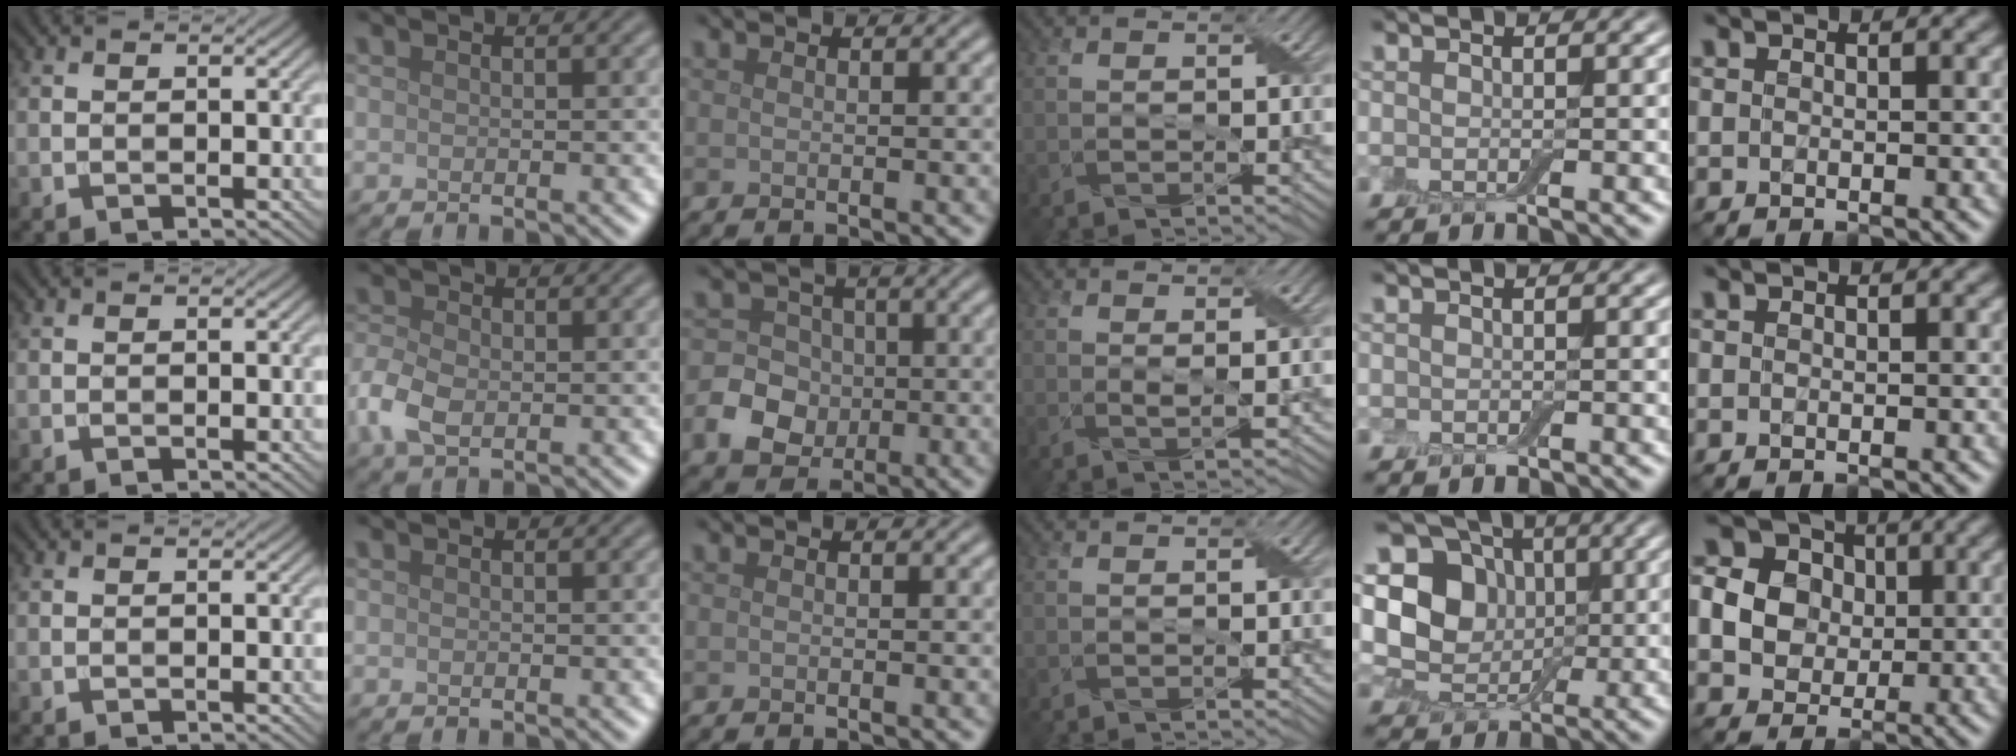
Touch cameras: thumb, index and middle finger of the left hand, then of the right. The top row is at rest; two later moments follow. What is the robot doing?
{"motion": "fold", "object": "aluminum foil"}